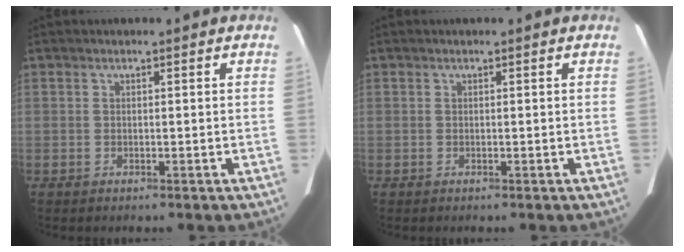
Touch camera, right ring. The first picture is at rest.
{"total": 0.0}